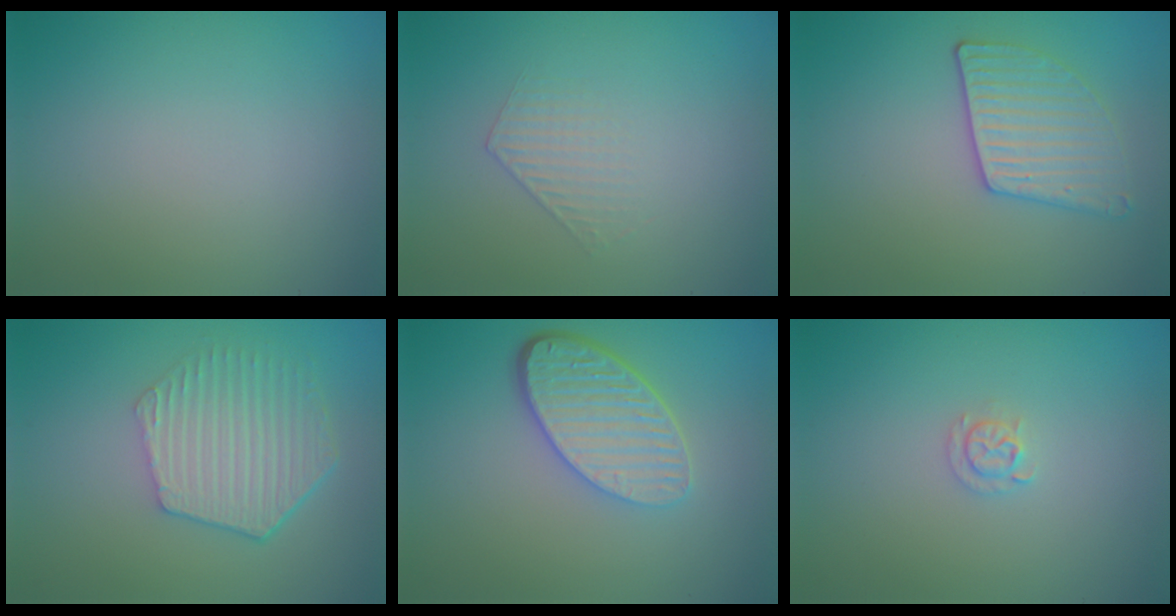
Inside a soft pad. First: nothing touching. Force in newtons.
{"total": 1.0, "press": 0.4, "slide": 0.9}
{"total": 2.9, "press": 2.9, "slide": 0.6}
{"total": 5.6, "press": 4.1, "slide": 3.7}
{"total": 5.3, "press": 3.8, "slide": 3.6}
{"total": 1.1, "press": 1.1, "slide": 0.2}